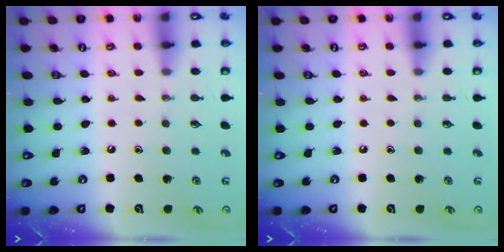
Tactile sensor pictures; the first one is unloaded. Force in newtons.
{"total": 0.0}